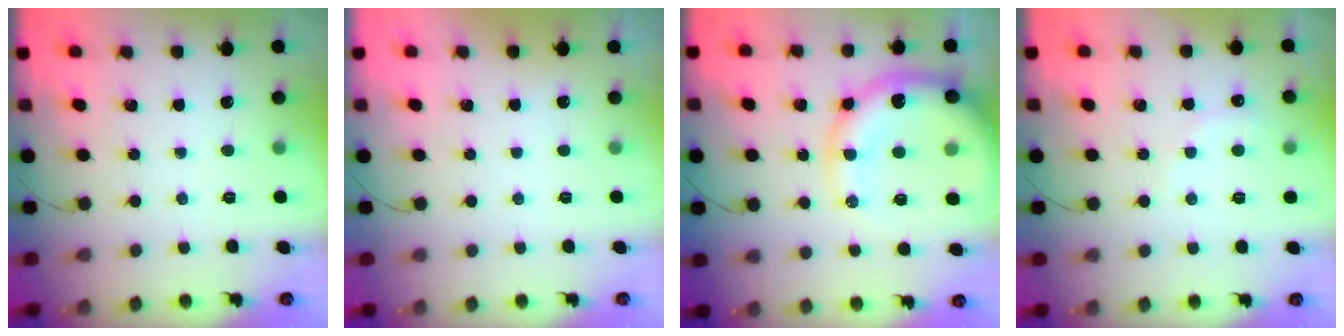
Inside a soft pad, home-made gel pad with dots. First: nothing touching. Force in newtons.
{"total": 2.9, "press": 2.9, "slide": 0.1}
{"total": 17.7, "press": 17.3, "slide": 3.9}
{"total": 5.5, "press": 5.4, "slide": 1.1}